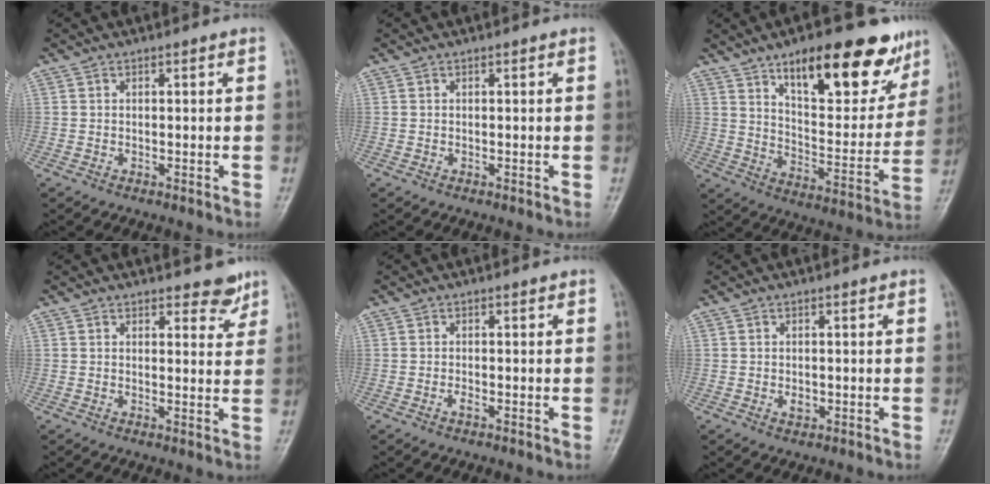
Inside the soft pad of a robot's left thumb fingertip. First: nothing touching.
{"total": 0.0}
{"total": 22.2, "force": [13.6, 8.4, 15.3], "torque": [-0.169, -0.057, 0.210]}
{"total": 3.8, "force": [3.1, 1.7, 1.4], "torque": [0.006, -0.023, 0.039]}
{"total": 0.8, "force": [-0.4, 0.4, 0.6], "torque": [-0.013, -0.001, -0.007]}
{"total": 1.4, "force": [-0.1, 1.1, 0.9], "torque": [-0.013, -0.001, 0.001]}